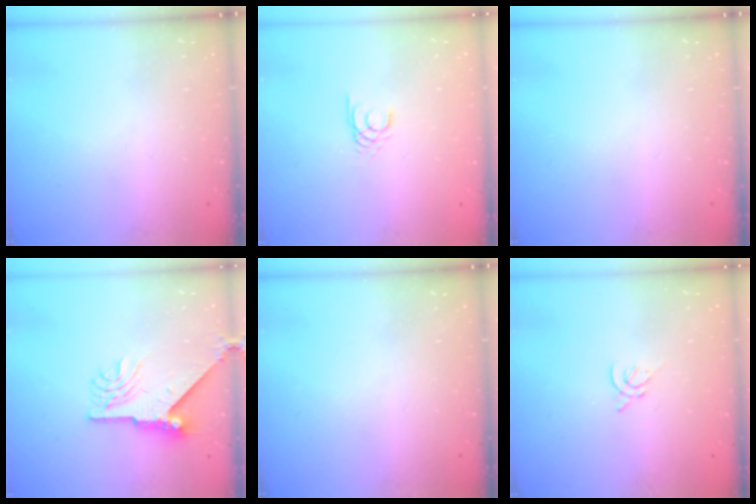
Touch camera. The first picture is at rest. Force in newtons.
{"total": 2.2, "press": 2.2, "slide": 0.2}
{"total": 0.0}
{"total": 9.4, "press": 9.4, "slide": 1.2}
{"total": 0.0}
{"total": 2.0, "press": 1.9, "slide": 0.5}